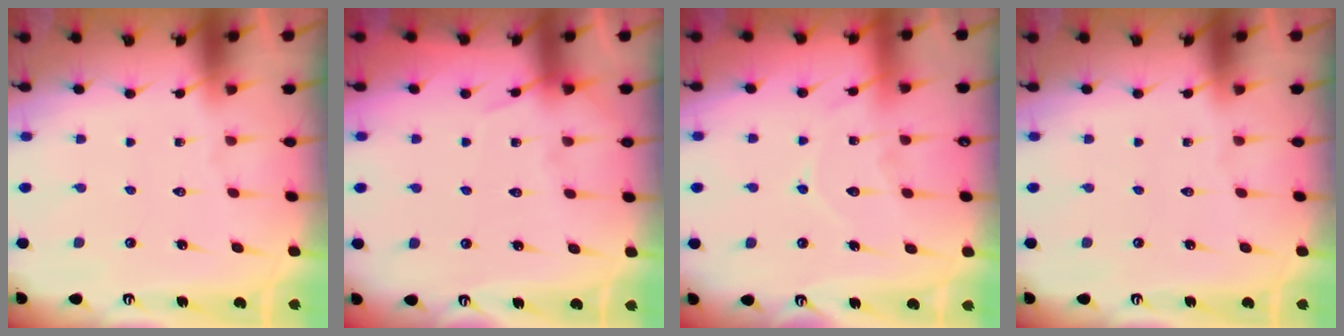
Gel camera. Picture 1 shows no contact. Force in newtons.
{"total": 4.9, "press": 4.9, "slide": 0.6}
{"total": 9.7, "press": 9.7, "slide": 0.9}
{"total": 0.0}